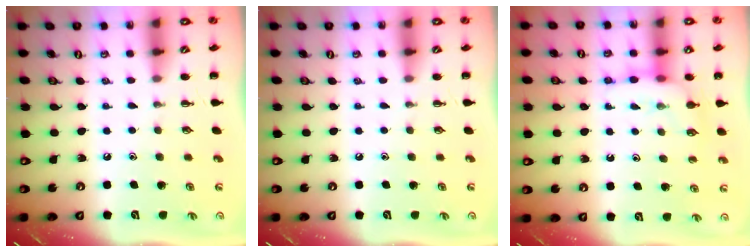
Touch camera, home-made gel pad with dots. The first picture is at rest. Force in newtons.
{"total": 0.0}
{"total": 9.7, "press": 9.7, "slide": 0.8}